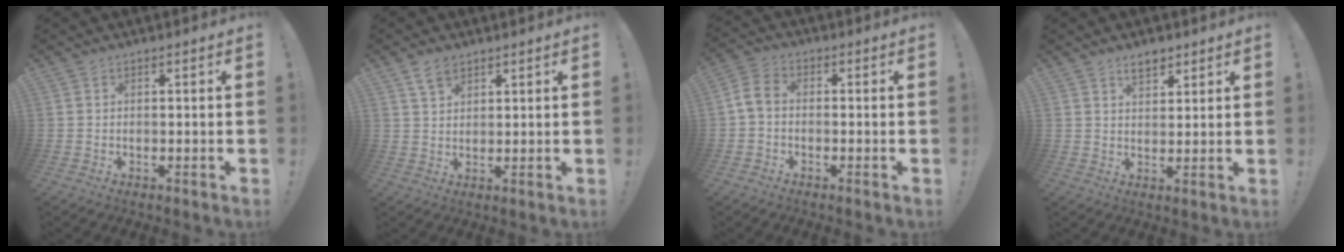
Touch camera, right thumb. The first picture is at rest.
{"total": 4.7, "force": [3.2, 2.6, 2.1], "torque": [-0.036, -0.009, 0.060]}
{"total": 4.3, "force": [-0.3, 2.6, 3.4], "torque": [-0.071, 0.009, -0.004]}
{"total": 4.7, "force": [3.4, 2.5, 2.1], "torque": [-0.026, -0.013, 0.059]}